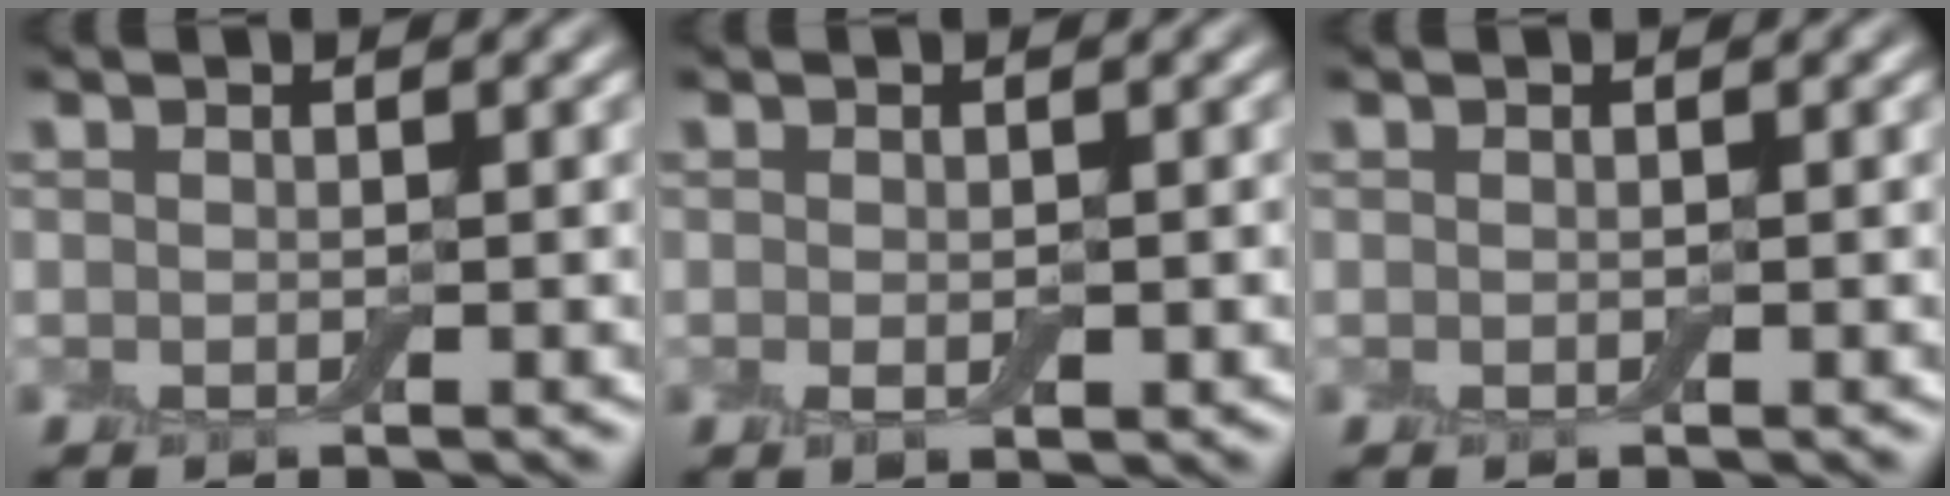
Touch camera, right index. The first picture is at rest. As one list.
[{"total": 1.4, "force": [-0.2, 0.7, 1.1], "torque": [-0.022, -0.005, -0.001]}, {"total": 0.0}]